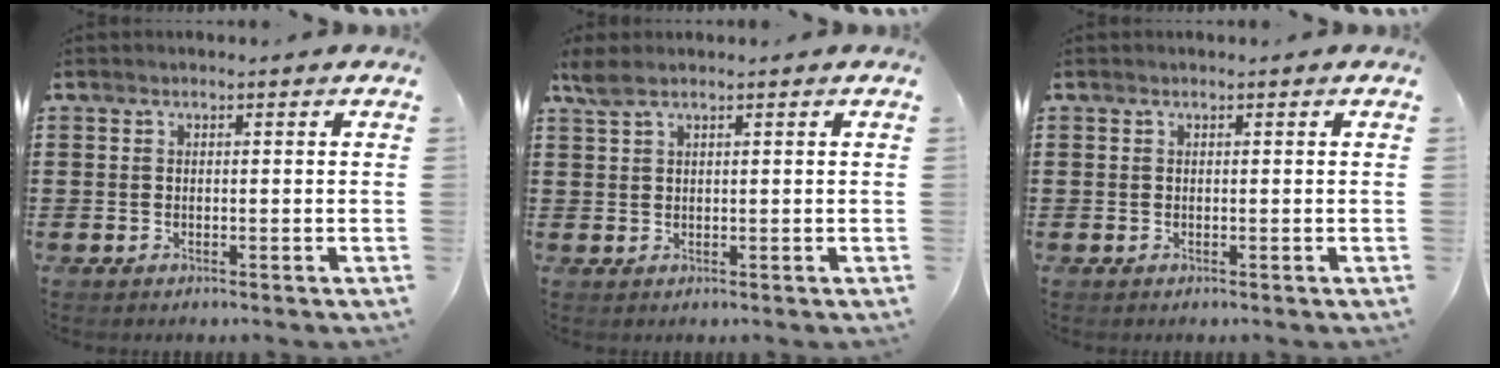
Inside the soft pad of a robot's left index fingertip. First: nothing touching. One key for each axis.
{"total": 2.1, "fx": 1.3, "fy": 0.6, "fz": 1.5, "tx": -0.034, "ty": 0.003, "tz": 0.024}
{"total": 0.0}